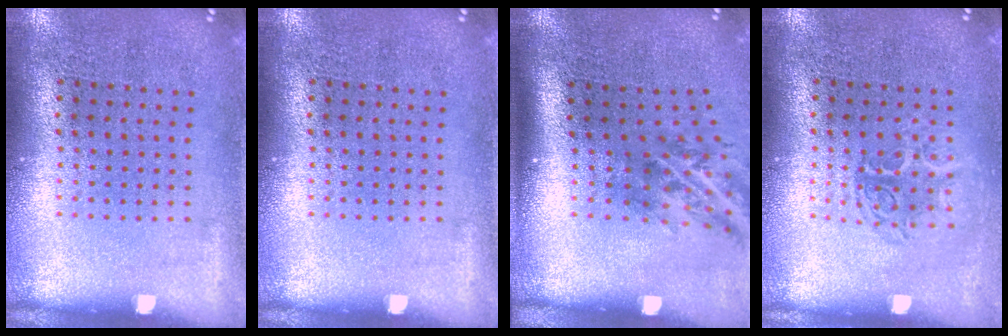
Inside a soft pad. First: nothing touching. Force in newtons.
{"total": 0.0}
{"total": 1.7, "press": 1.1, "slide": 1.3}
{"total": 1.2, "press": 1.1, "slide": 0.5}